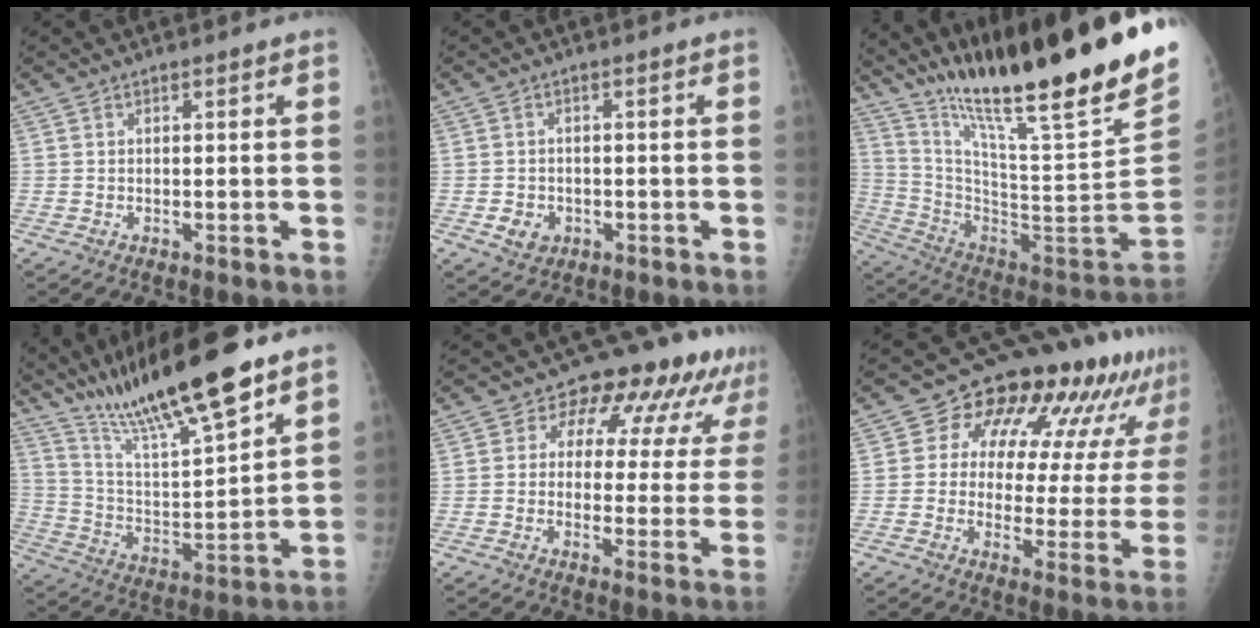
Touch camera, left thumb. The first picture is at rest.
{"total": 3.3, "force": [-0.9, 2.8, 1.5], "torque": [-0.019, 0.002, -0.007]}
{"total": 32.5, "force": [23.7, 2.0, 22.1], "torque": [-0.340, -0.141, 0.381]}
{"total": 20.6, "force": [15.8, 2.3, 13.0], "torque": [-0.208, -0.070, 0.287]}
{"total": 14.0, "force": [7.8, 8.5, 7.8], "torque": [-0.055, -0.010, 0.083]}
{"total": 19.5, "force": [11.0, 9.9, 12.7], "torque": [-0.131, -0.017, 0.134]}